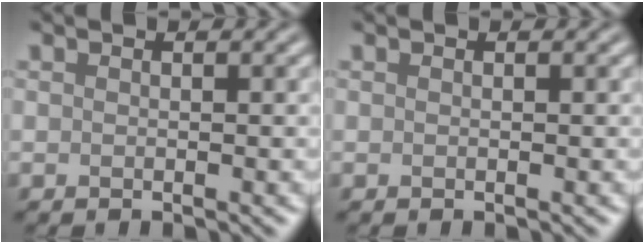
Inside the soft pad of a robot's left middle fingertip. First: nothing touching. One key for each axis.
{"total": 0.0}